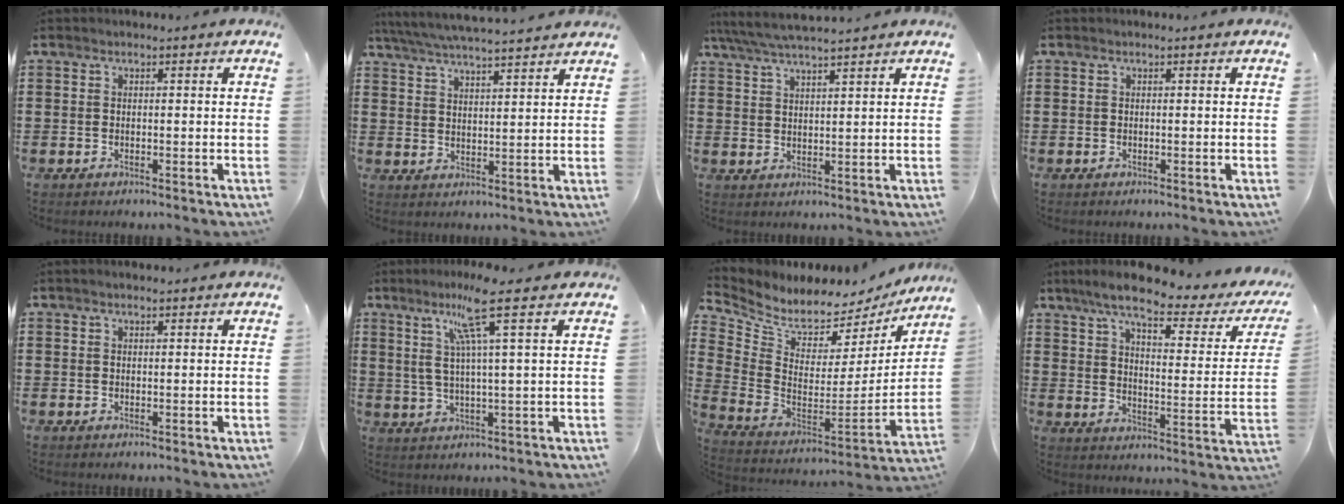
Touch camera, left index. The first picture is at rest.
{"total": 5.1, "force": [5.0, 0.1, 1.2], "torque": [-0.042, -0.024, 0.088]}
{"total": 4.4, "force": [4.1, 0.4, 1.6], "torque": [-0.044, -0.013, 0.074]}
{"total": 0.0}
{"total": 0.5, "force": [0.4, 0.2, 0.3], "torque": [-0.005, 0.002, 0.007]}
{"total": 8.7, "force": [4.5, -0.6, 7.4], "torque": [-0.156, 0.002, 0.073]}
{"total": 5.1, "force": [4.7, 1.8, 0.8], "torque": [-0.053, -0.053, 0.078]}
{"total": 7.8, "force": [5.7, 1.0, 5.2], "torque": [-0.117, -0.028, 0.092]}